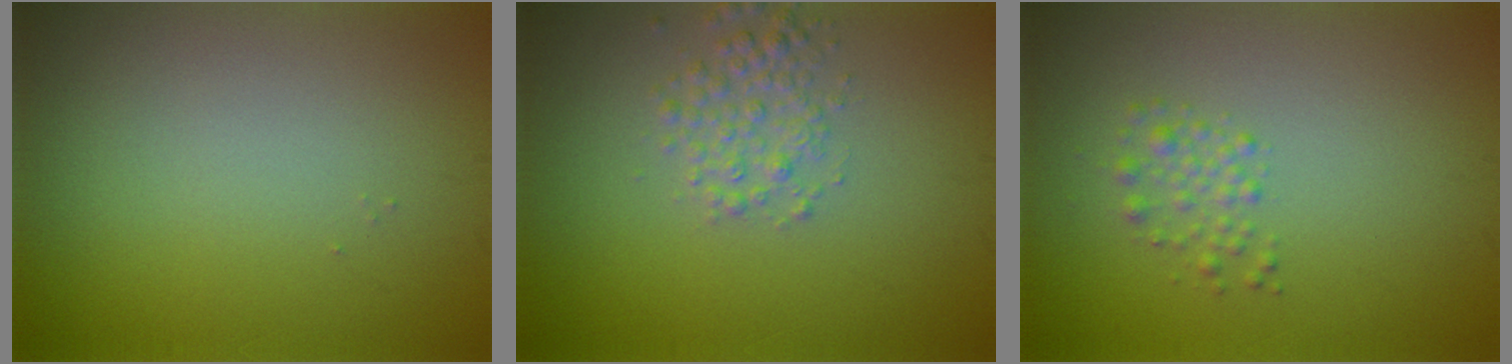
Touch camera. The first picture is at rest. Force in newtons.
{"total": 2.4, "press": 2.4, "slide": 0.1}
{"total": 1.5, "press": 1.5, "slide": 0.1}